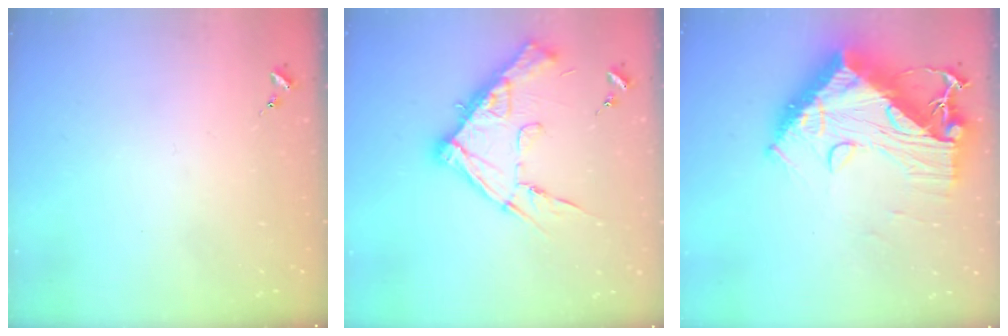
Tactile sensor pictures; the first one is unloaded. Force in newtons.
{"total": 15.4, "press": 15.4, "slide": 0.4}
{"total": 21.2, "press": 21.1, "slide": 2.0}